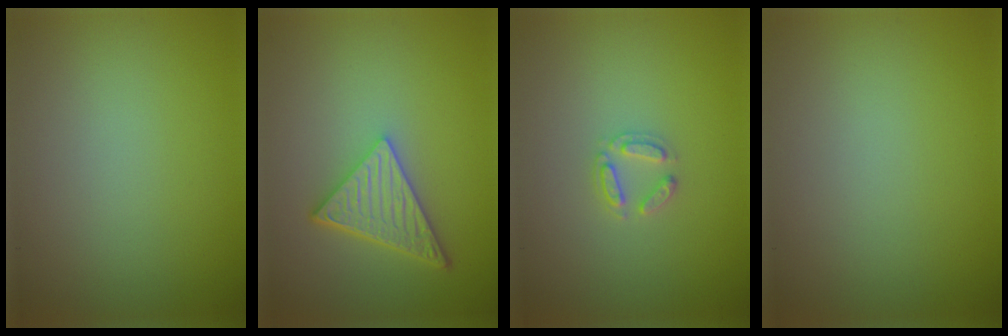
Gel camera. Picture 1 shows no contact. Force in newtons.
{"total": 5.0, "press": 3.7, "slide": 3.3}
{"total": 1.7, "press": 1.7, "slide": 0.2}
{"total": 0.0}